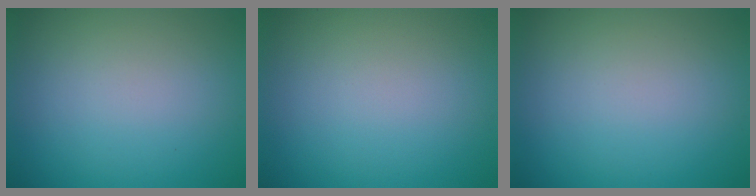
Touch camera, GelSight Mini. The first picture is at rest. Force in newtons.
{"total": 0.0}
{"total": 0.0}